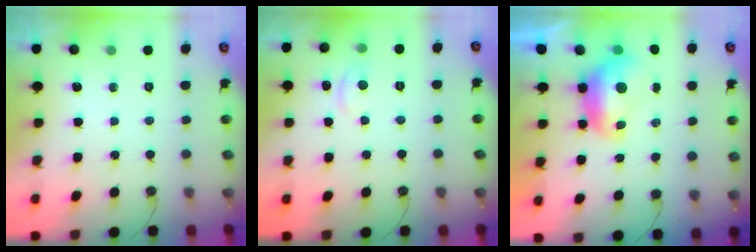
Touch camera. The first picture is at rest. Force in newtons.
{"total": 1.5, "press": 1.3, "slide": 0.7}
{"total": 1.6, "press": 1.6, "slide": 0.4}